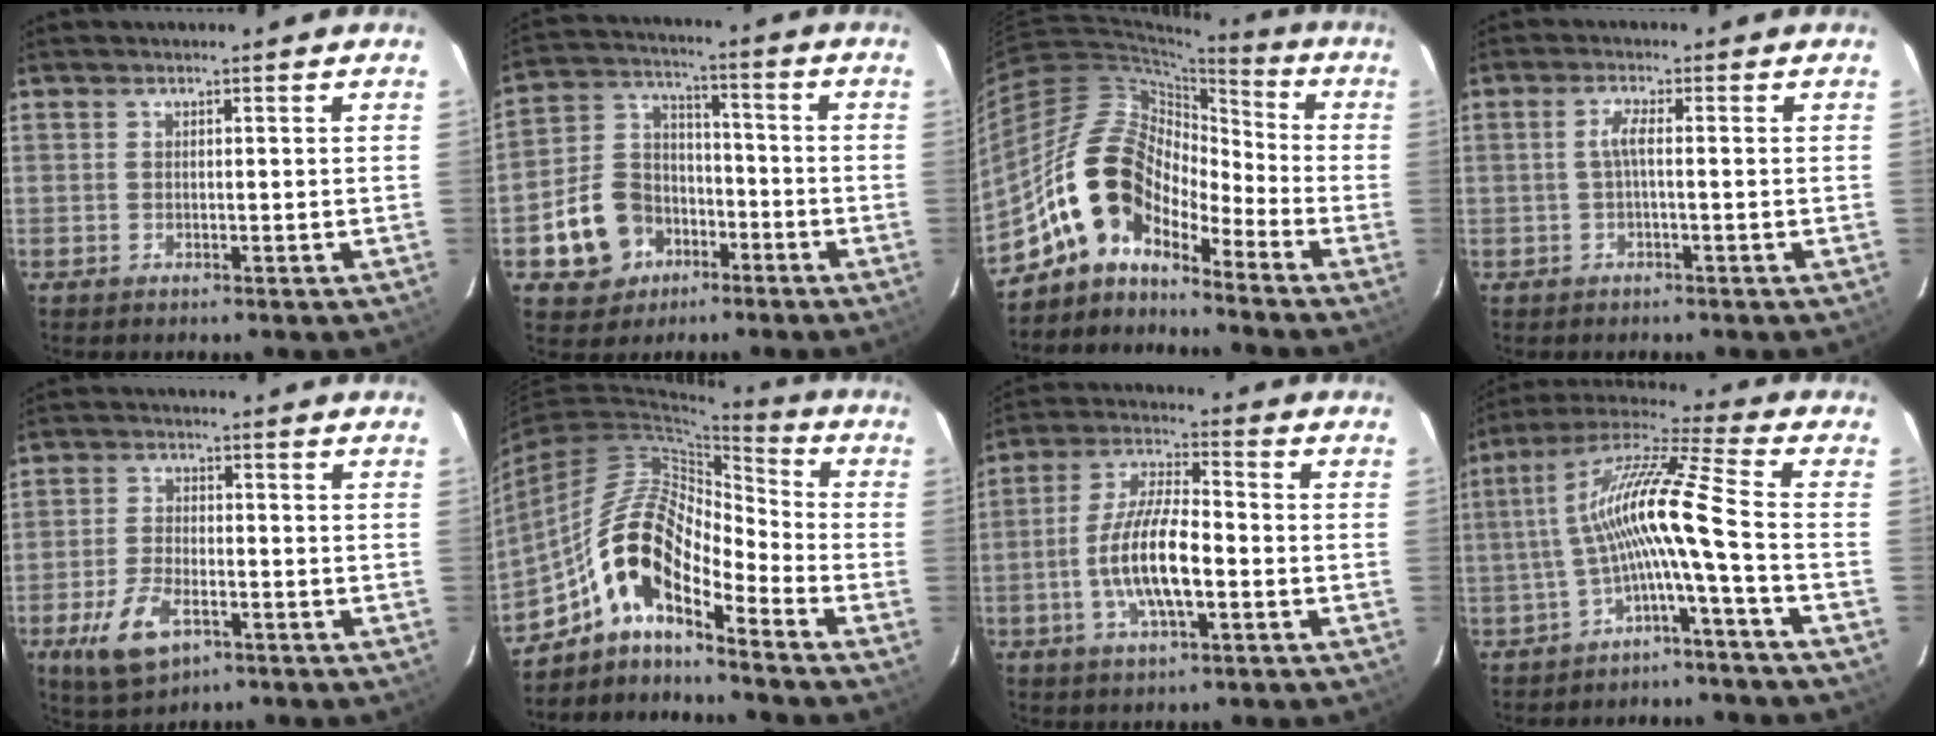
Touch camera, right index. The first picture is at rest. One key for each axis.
{"total": 12.4, "fx": -5.7, "fy": 10.2, "fz": 4.2, "tx": -0.111, "ty": 0.040, "tz": -0.079}
{"total": 12.0, "fx": -8.6, "fy": 6.2, "fz": 5.4, "tx": -0.090, "ty": 0.028, "tz": -0.176}
{"total": 2.3, "fx": -0.4, "fy": 0.1, "fz": 2.2, "tx": -0.047, "ty": 0.004, "tz": -0.008}
{"total": 9.3, "fx": -4.4, "fy": 4.8, "fz": 6.7, "tx": -0.151, "ty": -0.009, "tz": -0.076}
{"total": 12.8, "fx": -8.2, "fy": 4.2, "fz": 8.9, "tx": -0.164, "ty": 0.021, "tz": -0.170}
{"total": 11.9, "fx": -3.1, "fy": 3.8, "fz": 10.9, "tx": -0.220, "ty": 0.000, "tz": -0.059}
{"total": 12.4, "fx": -3.3, "fy": -0.9, "fz": 11.9, "tx": -0.226, "ty": 0.013, "tz": -0.065}